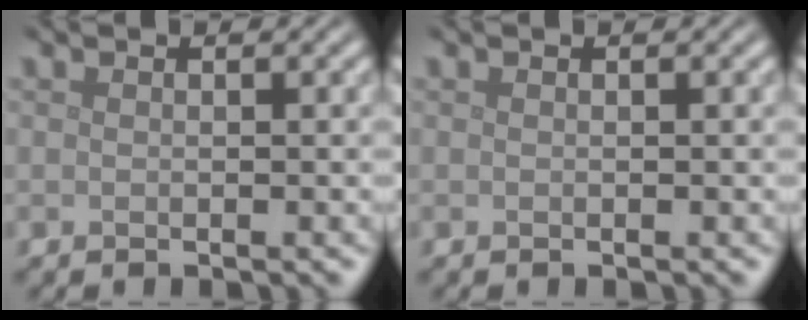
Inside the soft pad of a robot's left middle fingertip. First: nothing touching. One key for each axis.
{"total": 0.0}